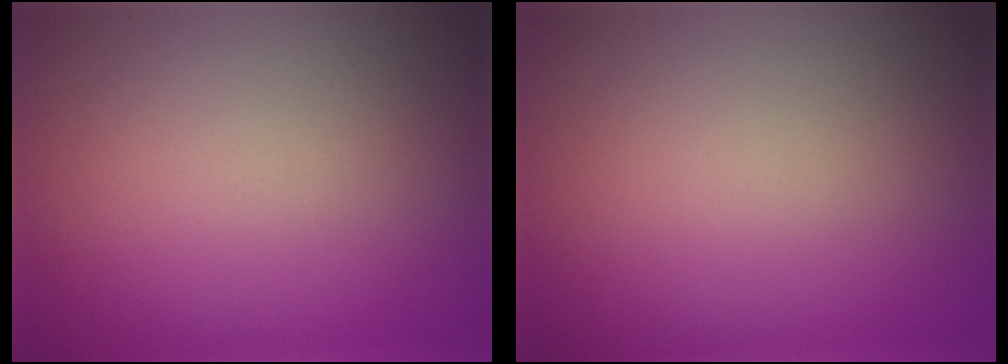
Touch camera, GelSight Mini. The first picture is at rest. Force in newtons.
{"total": 0.0}